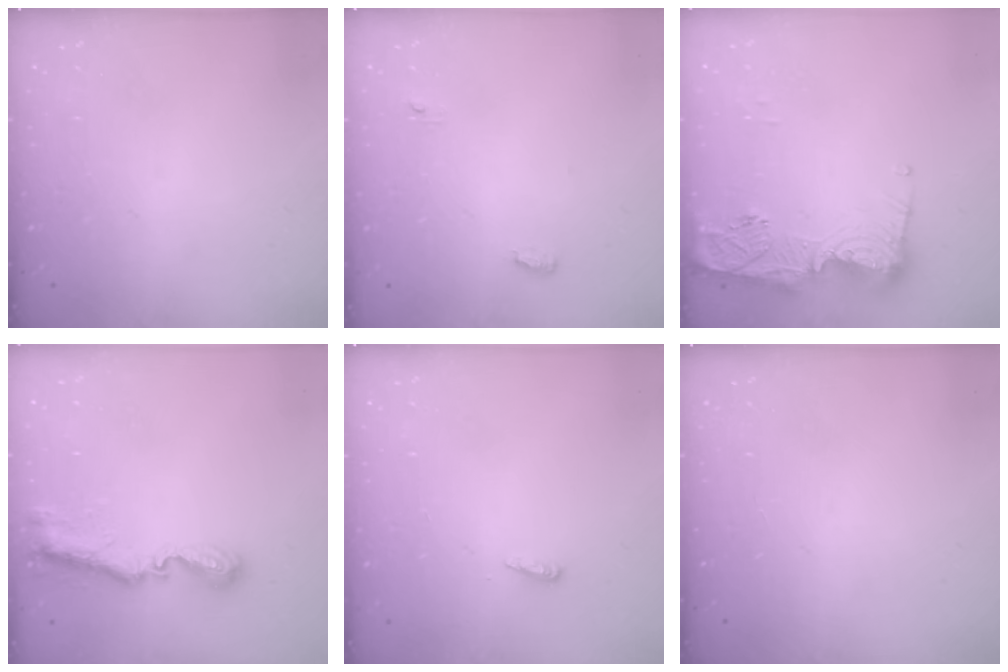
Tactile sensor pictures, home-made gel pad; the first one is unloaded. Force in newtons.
{"total": 3.9, "press": 3.8, "slide": 1.0}
{"total": 14.0, "press": 13.9, "slide": 1.5}
{"total": 8.8, "press": 8.8, "slide": 0.7}
{"total": 3.8, "press": 3.7, "slide": 0.6}
{"total": 0.0}